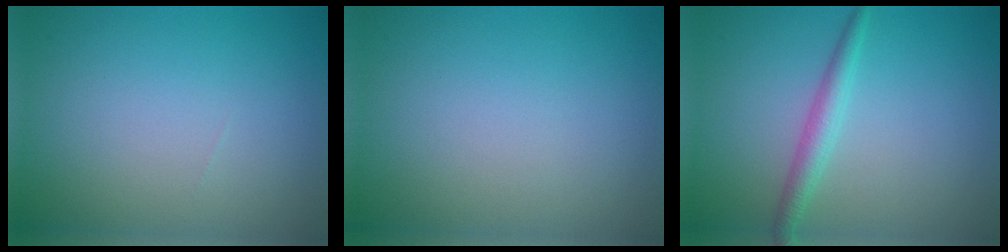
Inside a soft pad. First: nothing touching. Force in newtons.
{"total": 0.0}
{"total": 2.1, "press": 2.1, "slide": 0.1}